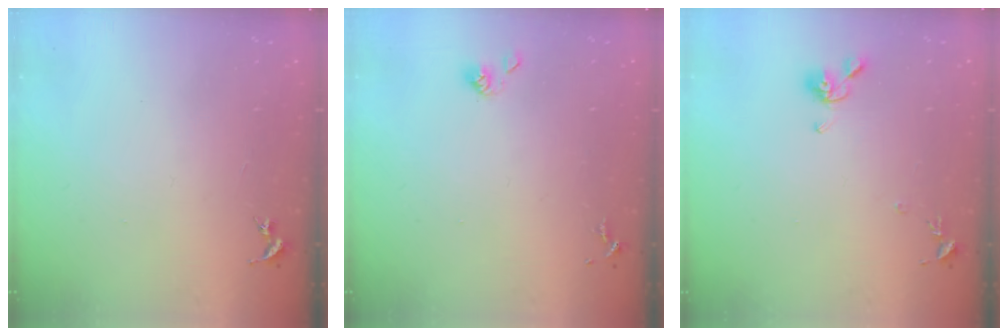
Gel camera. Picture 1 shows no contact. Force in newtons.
{"total": 3.6, "press": 3.4, "slide": 1.2}
{"total": 8.6, "press": 8.5, "slide": 1.1}